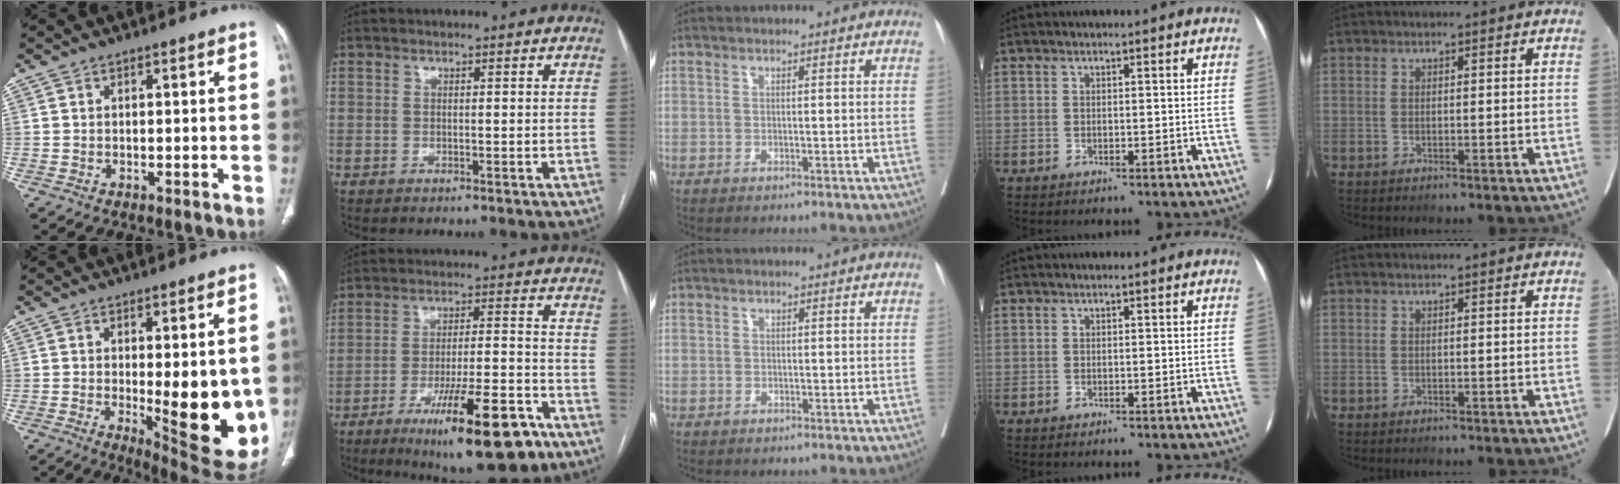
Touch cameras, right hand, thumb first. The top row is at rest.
{"thumb": {"total": 15.8, "force": [-2.0, 5.2, 14.8], "torque": [-0.169, -0.029, -0.007]}, "index": {"total": 17.2, "force": [-10.3, 2.7, 13.6], "torque": [-0.188, -0.012, -0.156]}, "middle": {"total": 0.6, "force": [0.0, 0.6, 0.0], "torque": [0.005, 0.003, -0.003]}}